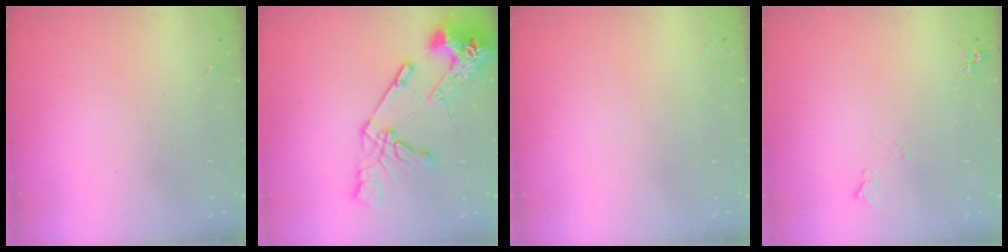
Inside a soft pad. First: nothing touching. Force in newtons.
{"total": 19.7, "press": 19.5, "slide": 2.6}
{"total": 2.0, "press": 2.0, "slide": 0.3}
{"total": 5.2, "press": 5.1, "slide": 1.1}